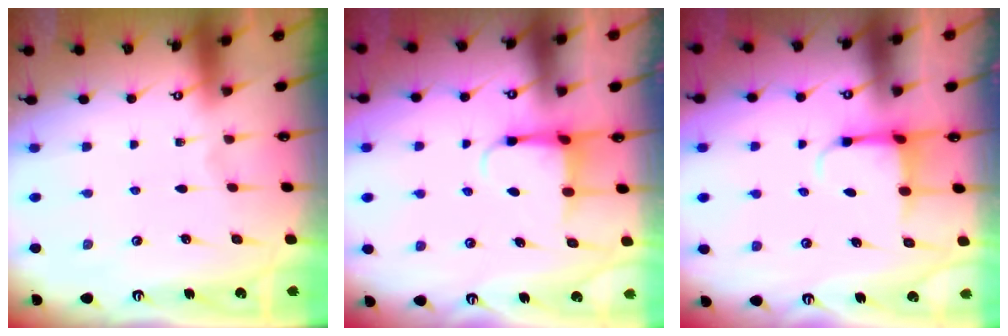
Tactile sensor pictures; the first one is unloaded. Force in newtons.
{"total": 3.9, "press": 3.8, "slide": 0.6}
{"total": 4.0, "press": 3.7, "slide": 1.3}